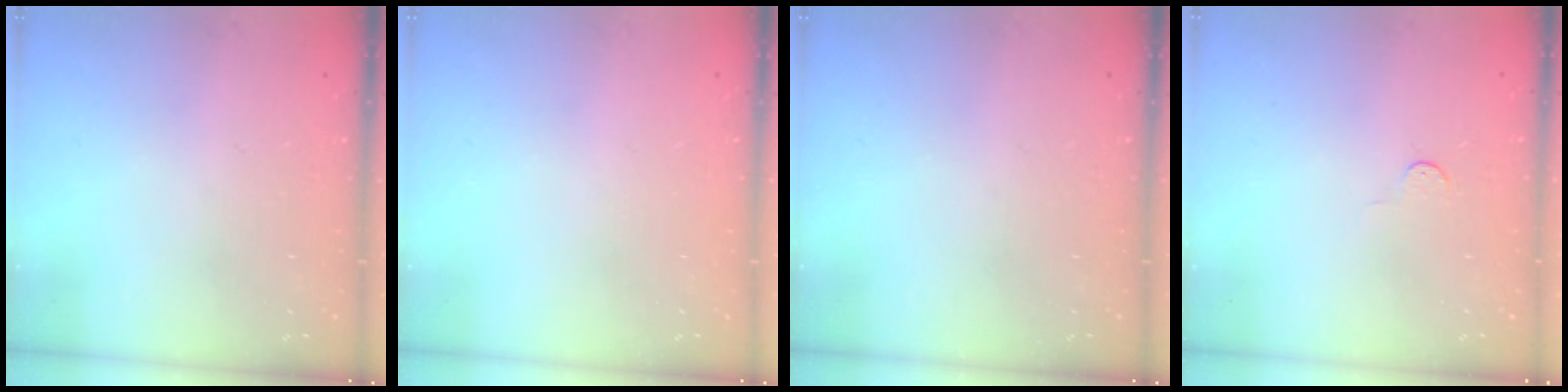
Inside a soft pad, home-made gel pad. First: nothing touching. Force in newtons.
{"total": 0.0}
{"total": 0.0}
{"total": 2.8, "press": 2.8, "slide": 0.4}